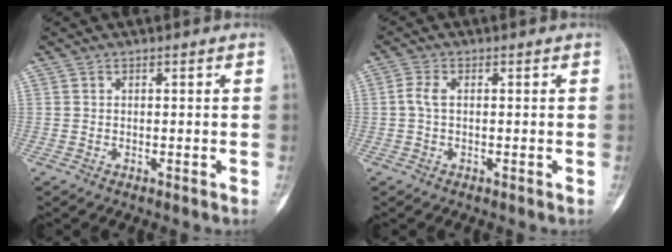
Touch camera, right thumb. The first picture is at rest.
{"total": 2.4, "force": [0.0, 1.2, 2.1], "torque": [-0.051, 0.003, -0.004]}